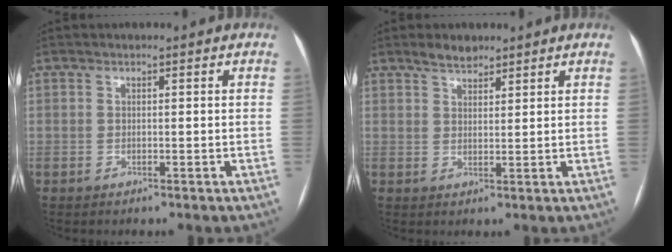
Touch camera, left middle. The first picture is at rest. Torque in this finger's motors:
{"motor_torque": [0.34, -0.34, -0.02, 0.00]}